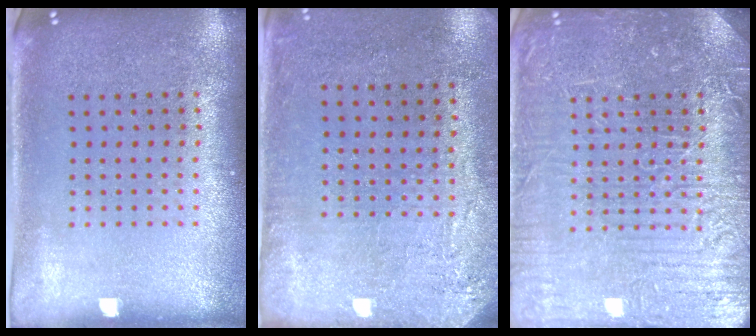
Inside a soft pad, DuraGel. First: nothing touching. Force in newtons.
{"total": 2.8, "press": 2.3, "slide": 1.6}
{"total": 5.5, "press": 5.5, "slide": 0.7}